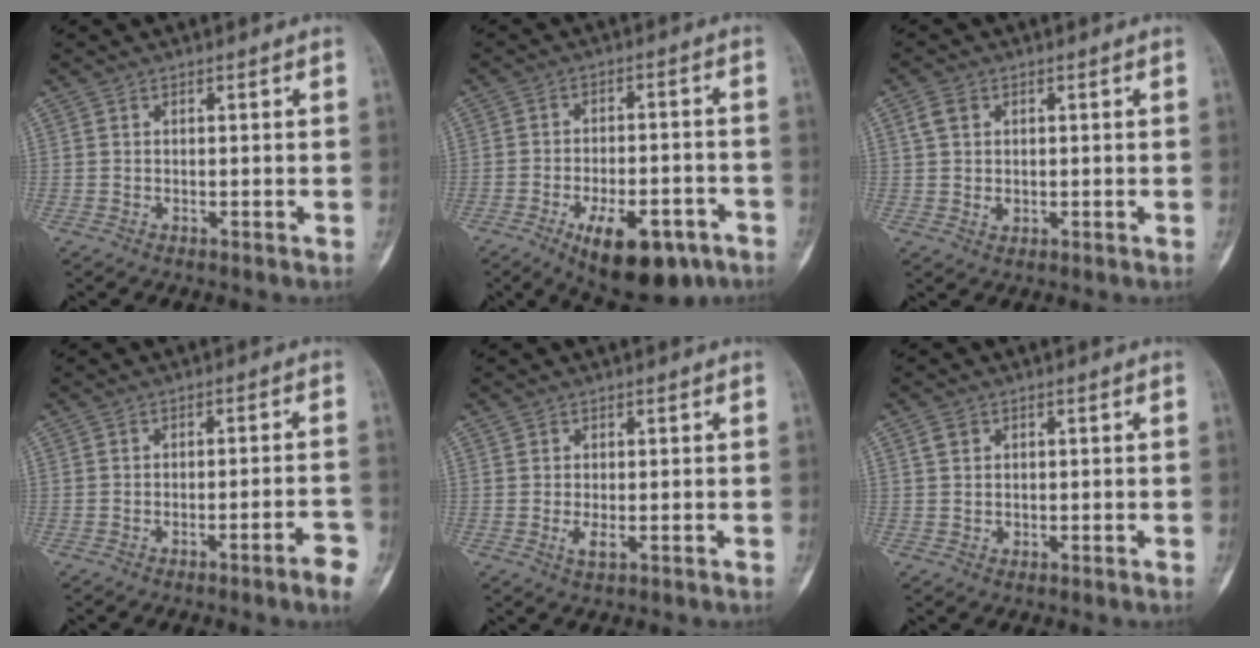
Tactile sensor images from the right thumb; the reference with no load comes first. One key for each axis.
{"total": 14.7, "fx": -7.9, "fy": 6.5, "fz": 10.5, "tx": -0.138, "ty": 0.032, "tz": -0.108}
{"total": 4.0, "fx": 1.0, "fy": 3.1, "fz": 2.3, "tx": -0.038, "ty": -0.001, "tz": 0.021}
{"total": 4.4, "fx": -2.5, "fy": 0.1, "fz": 3.6, "tx": -0.049, "ty": 0.020, "tz": -0.034}
{"total": 2.0, "fx": -0.1, "fy": 1.0, "fz": 1.7, "tx": -0.040, "ty": -0.004, "tz": 0.001}
{"total": 2.3, "fx": 0.8, "fy": 2.0, "fz": 0.9, "tx": -0.012, "ty": -0.002, "tz": 0.017}